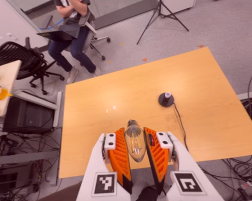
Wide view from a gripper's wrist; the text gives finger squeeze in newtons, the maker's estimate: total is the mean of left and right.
{"total": 14.8, "left": 16.5, "right": 13.1}